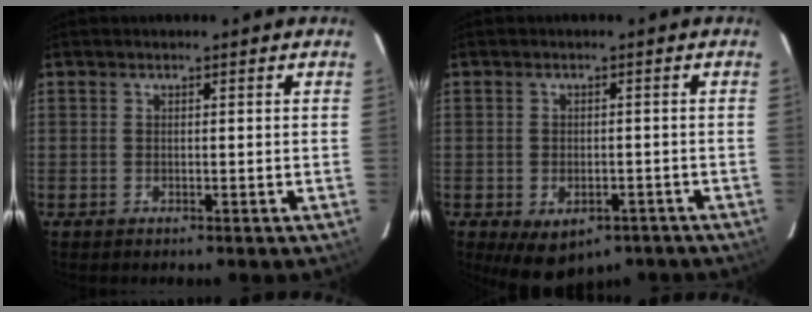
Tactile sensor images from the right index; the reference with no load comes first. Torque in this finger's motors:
{"motor_torque": [1.10, -1.04, 0.50, 0.07]}